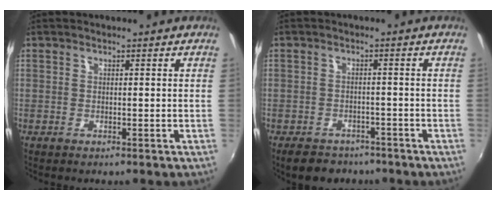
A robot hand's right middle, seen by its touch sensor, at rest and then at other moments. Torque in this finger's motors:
{"motor_torque": [0.81, -0.70, 0.43, 0.21]}